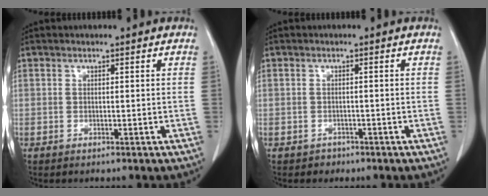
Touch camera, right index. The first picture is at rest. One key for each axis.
{"total": 1.2, "fx": -0.8, "fy": 0.8, "fz": -0.1, "tx": -0.002, "ty": 0.003, "tz": -0.014}